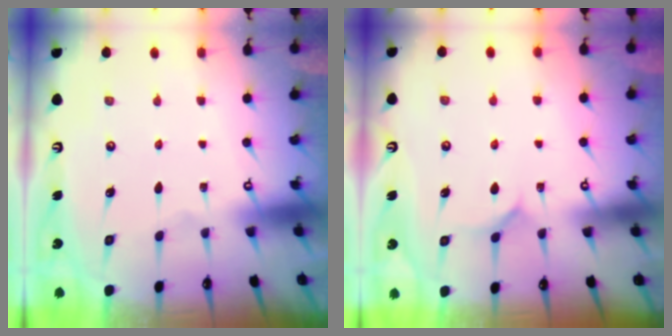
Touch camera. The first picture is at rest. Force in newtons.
{"total": 4.4, "press": 4.4, "slide": 0.5}